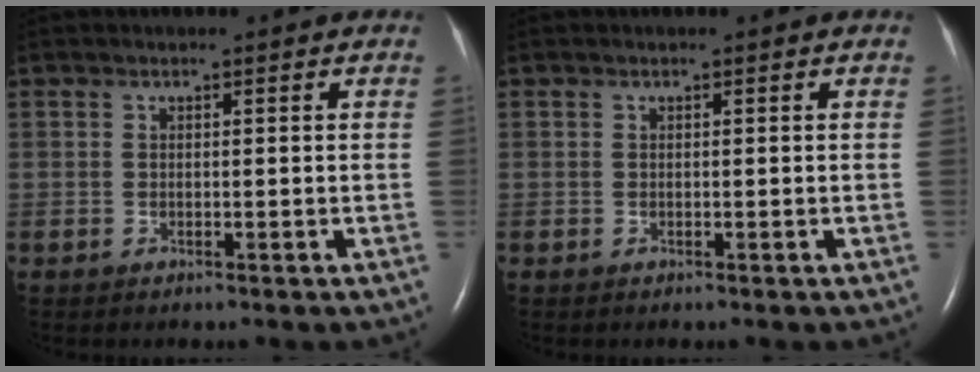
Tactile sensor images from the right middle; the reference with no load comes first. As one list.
[{"total": 0.0}]